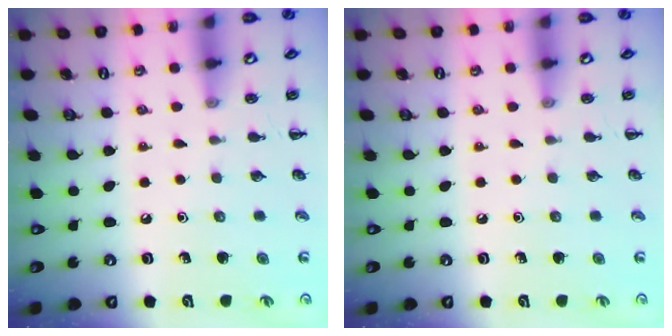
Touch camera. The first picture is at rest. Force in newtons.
{"total": 0.0}